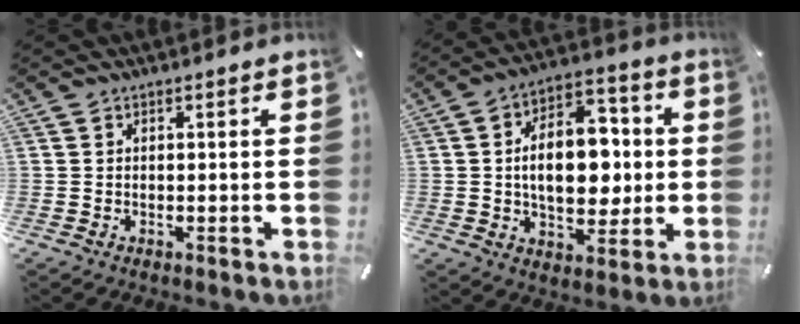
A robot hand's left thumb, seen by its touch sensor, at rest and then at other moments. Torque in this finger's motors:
{"motor_torque": [1.13, 1.21, 1.80, -0.14, 0.59]}